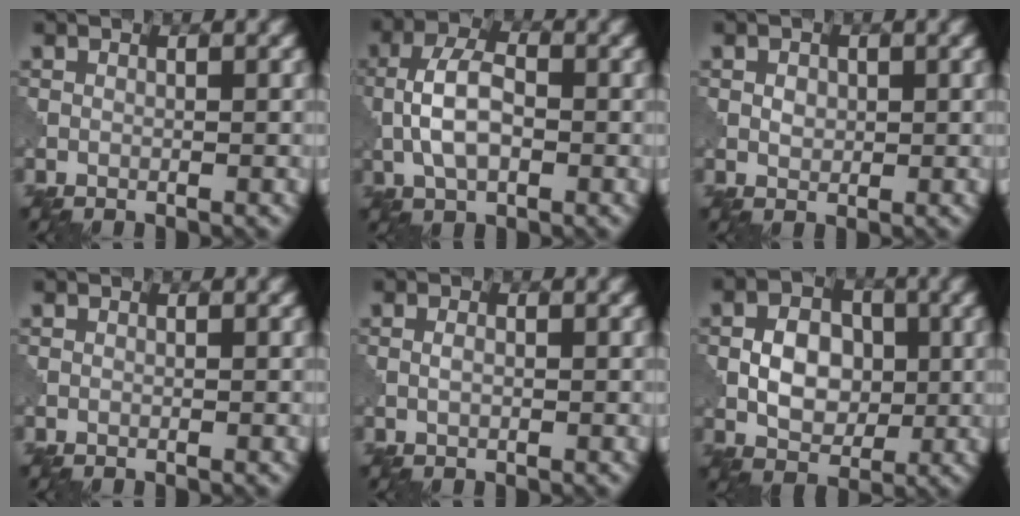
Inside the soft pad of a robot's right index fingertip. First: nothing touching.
{"total": 4.9, "force": [-0.5, 2.6, 4.2], "torque": [-0.089, 0.006, -0.014]}
{"total": 1.3, "force": [0.2, 1.0, 0.8], "torque": [-0.013, 0.002, 0.002]}
{"total": 0.0}
{"total": 0.8, "force": [0.0, 0.4, 0.7], "torque": [-0.017, 0.001, -0.001]}
{"total": 4.9, "force": [-0.2, 3.5, 3.4], "torque": [-0.051, 0.002, -0.003]}